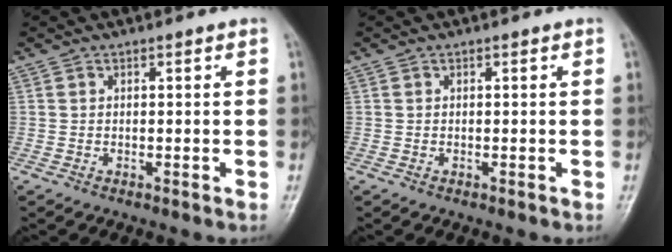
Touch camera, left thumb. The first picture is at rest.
{"total": 0.0}